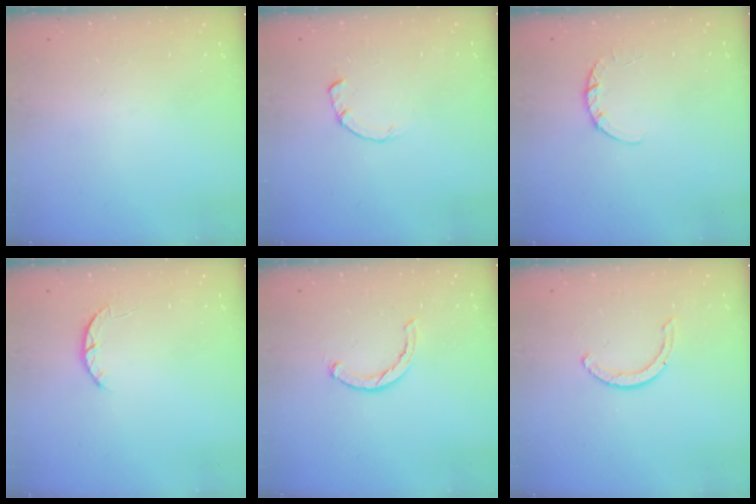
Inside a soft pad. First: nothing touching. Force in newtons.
{"total": 0.8, "press": 0.8, "slide": 0.2}
{"total": 2.7, "press": 2.7, "slide": 0.4}
{"total": 2.6, "press": 2.5, "slide": 0.4}
{"total": 2.3, "press": 2.2, "slide": 0.5}
{"total": 2.9, "press": 2.9, "slide": 0.4}